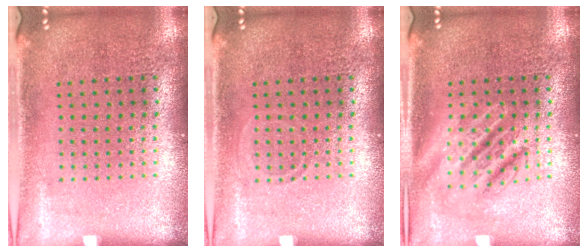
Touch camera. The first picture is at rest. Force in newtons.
{"total": 0.6, "press": 0.5, "slide": 0.2}
{"total": 2.8, "press": 2.8, "slide": 0.3}